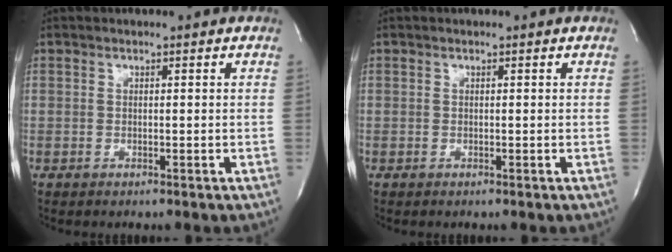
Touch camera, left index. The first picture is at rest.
{"total": 0.0}